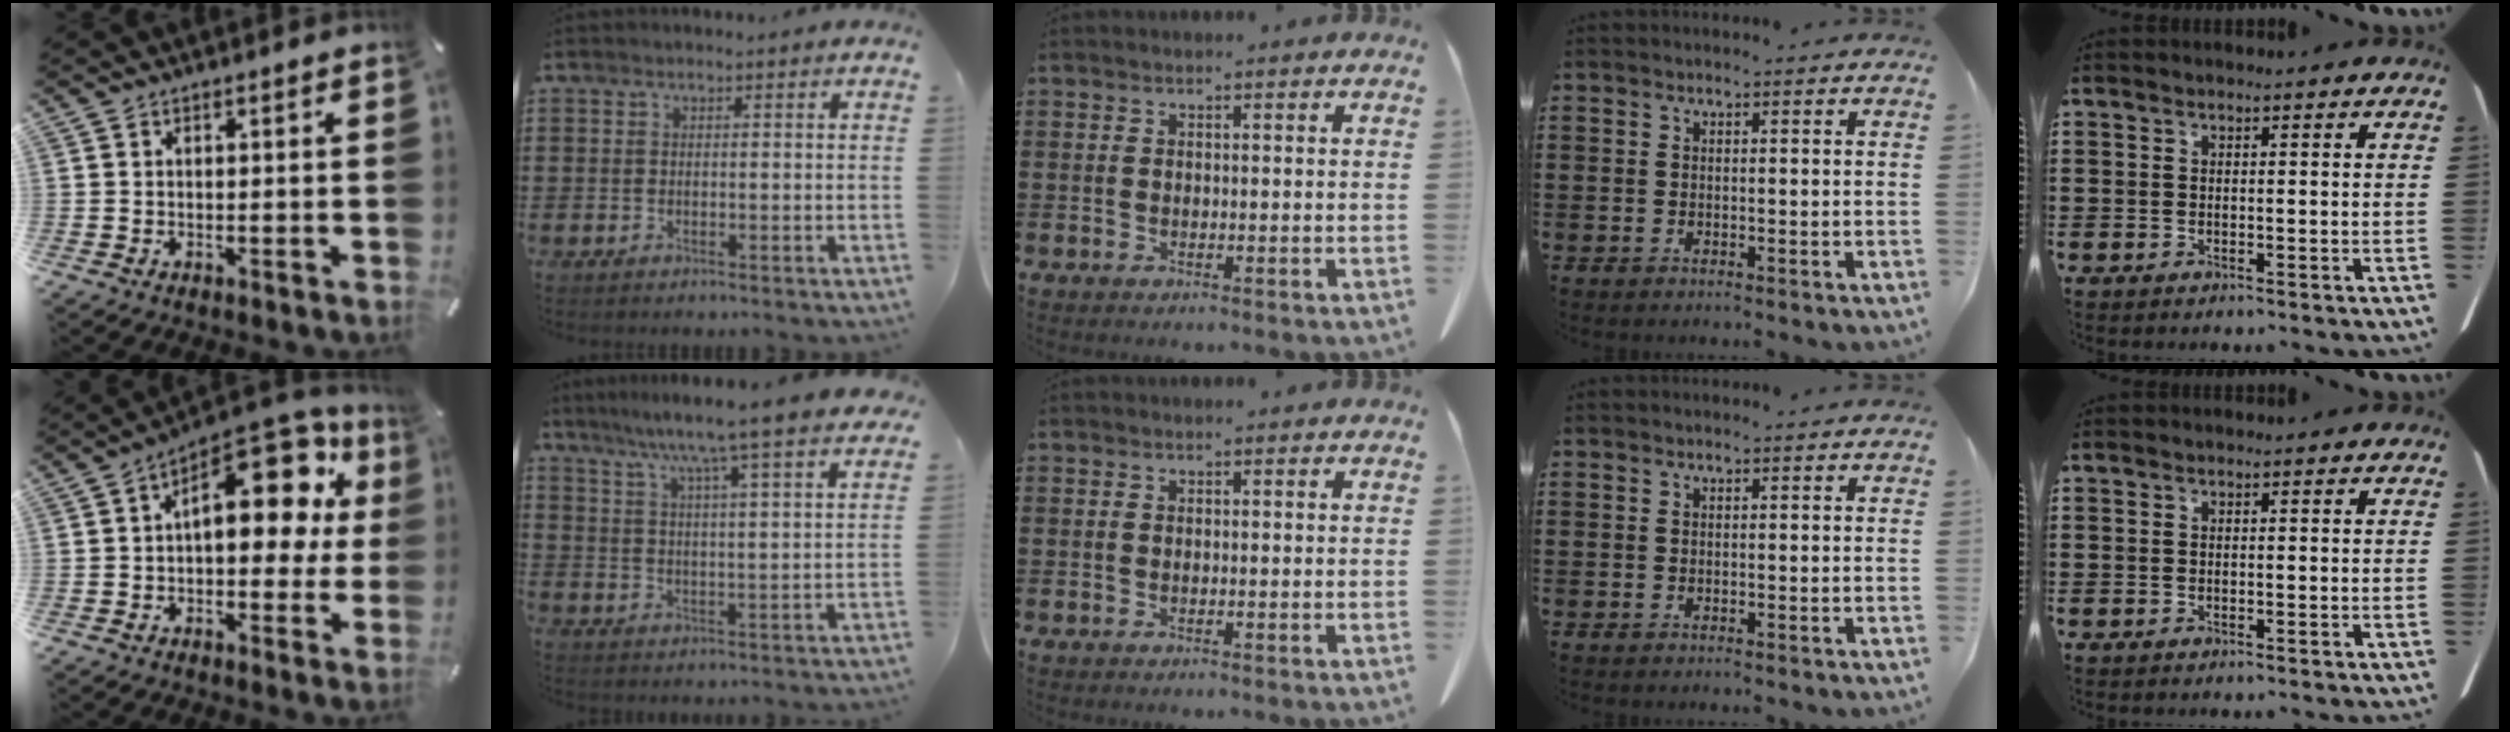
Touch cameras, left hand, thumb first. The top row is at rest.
{"thumb": {"total": 19.8, "force": [7.0, 10.5, 15.3], "torque": [-0.186, -0.060, 0.116]}, "index": {"total": 7.2, "force": [6.1, -1.6, 3.4], "torque": [-0.091, -0.041, 0.097]}}